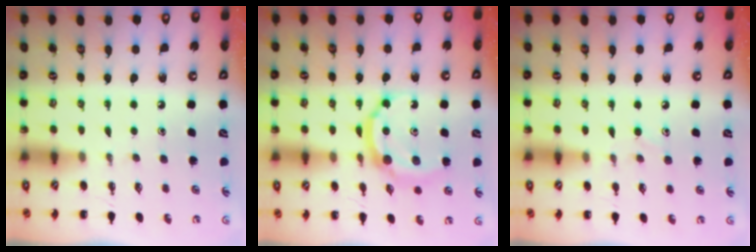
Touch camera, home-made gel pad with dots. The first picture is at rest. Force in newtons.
{"total": 9.3, "press": 9.3, "slide": 0.7}
{"total": 7.0, "press": 6.6, "slide": 2.1}